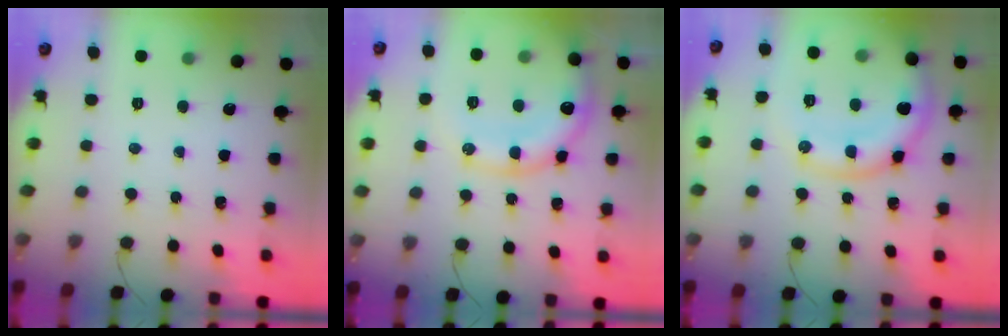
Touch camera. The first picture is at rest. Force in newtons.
{"total": 17.6, "press": 17.4, "slide": 2.7}
{"total": 13.6, "press": 13.6, "slide": 0.6}